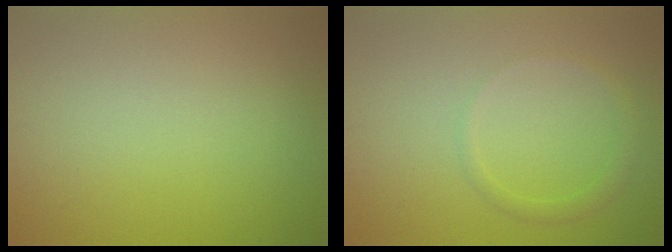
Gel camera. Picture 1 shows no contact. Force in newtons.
{"total": 1.3, "press": 1.3, "slide": 0.0}